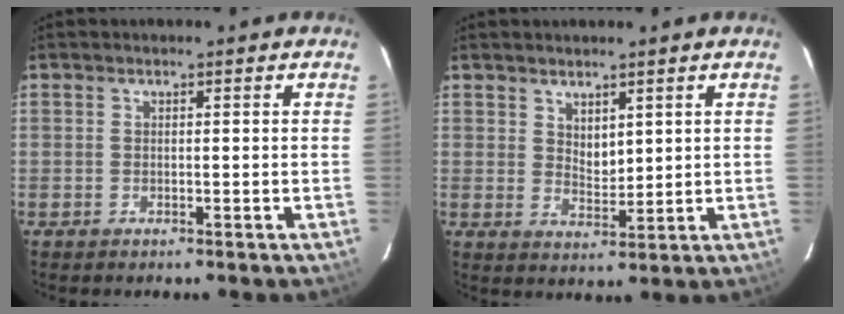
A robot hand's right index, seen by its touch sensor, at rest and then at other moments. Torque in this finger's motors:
{"motor_torque": [-0.07, -0.03, 0.00, 0.00]}